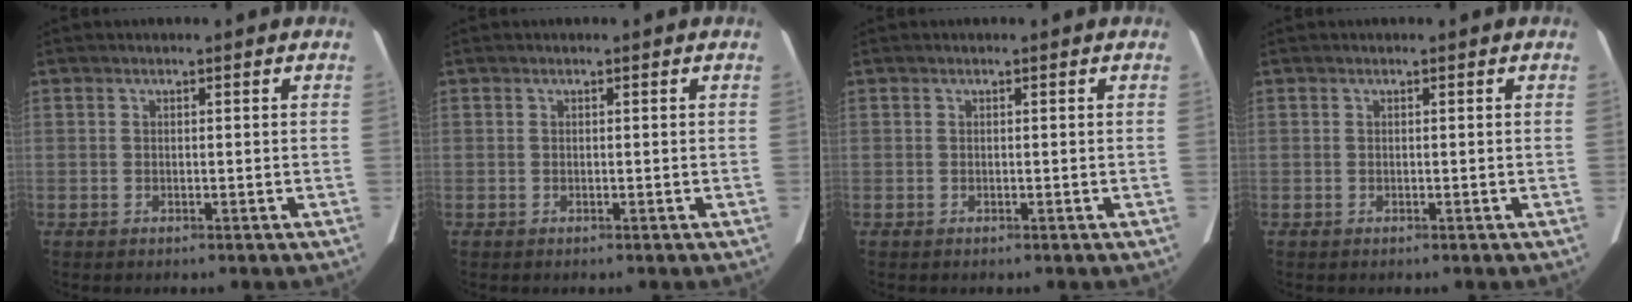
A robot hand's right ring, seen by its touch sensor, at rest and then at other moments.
{"total": 0.0}
{"total": 0.0}
{"total": 0.0}